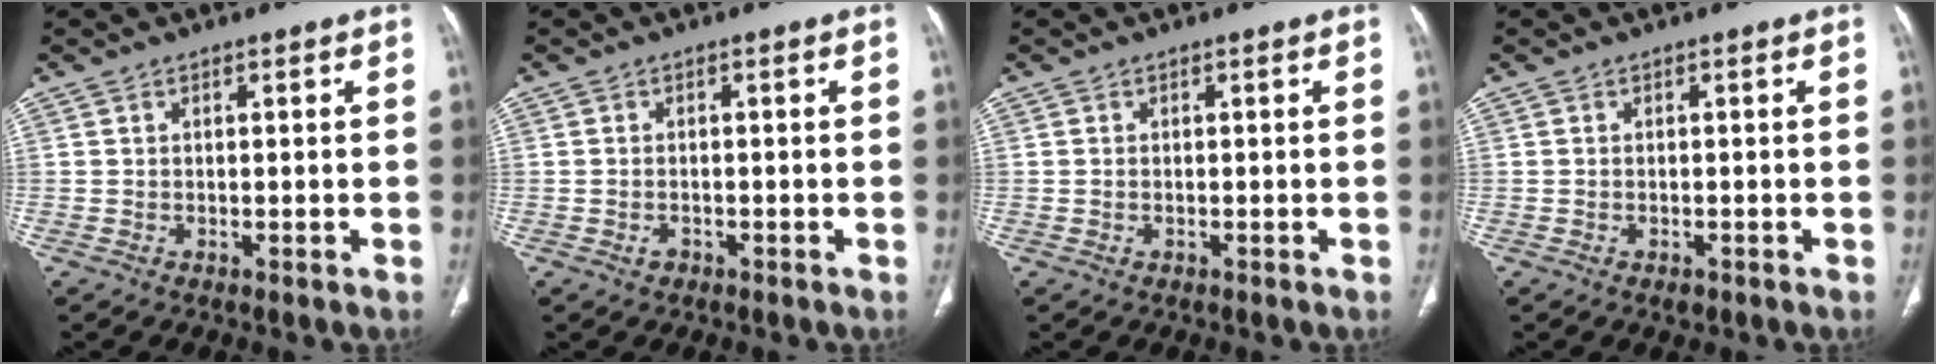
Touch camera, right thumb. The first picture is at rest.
{"total": 1.1, "force": [-0.7, 0.8, 0.5], "torque": [-0.009, 0.005, -0.009]}
{"total": 0.0}
{"total": 0.9, "force": [-0.6, 0.5, 0.5], "torque": [-0.012, 0.003, -0.004]}